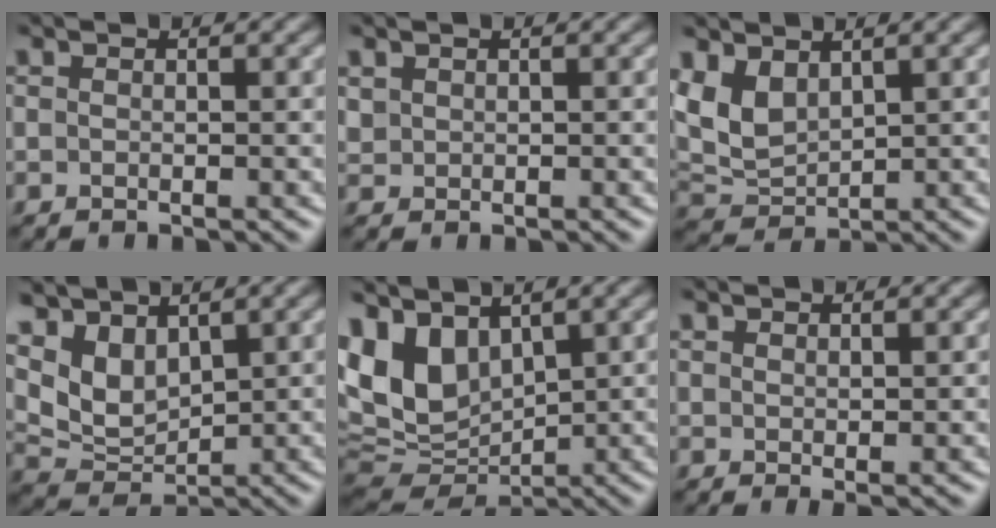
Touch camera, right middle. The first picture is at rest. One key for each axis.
{"total": 0.9, "fx": 0.7, "fy": 0.6, "fz": 0.1, "tx": -0.006, "ty": -0.002, "tz": 0.019}
{"total": 4.2, "fx": 1.9, "fy": 2.6, "fz": 2.6, "tx": -0.064, "ty": -0.005, "tz": 0.043}
{"total": 5.3, "fx": 3.6, "fy": 2.9, "fz": 2.6, "tx": -0.065, "ty": 0.004, "tz": 0.068}
{"total": 10.0, "fx": 3.2, "fy": 6.7, "fz": 6.7, "tx": -0.150, "ty": -0.003, "tz": 0.070}
{"total": 1.0, "fx": 0.8, "fy": 0.2, "fz": 0.5, "tx": -0.012, "ty": -0.004, "tz": 0.017}